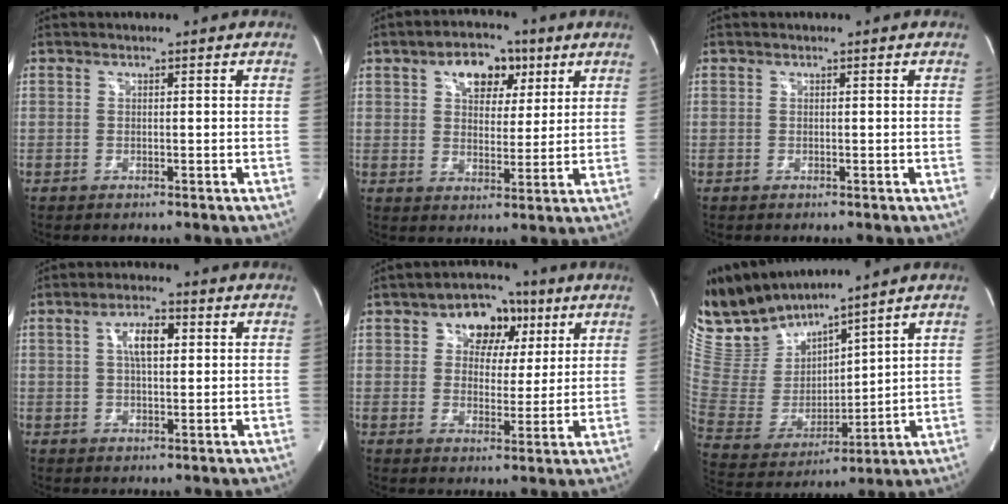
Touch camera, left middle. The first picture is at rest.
{"total": 8.1, "force": [3.9, 5.0, 5.1], "torque": [-0.079, 0.021, 0.062]}
{"total": 0.0}
{"total": 5.2, "force": [1.3, 2.1, 4.6], "torque": [-0.086, 0.012, 0.021]}
{"total": 8.3, "force": [3.6, 5.9, 4.7], "torque": [-0.058, 0.024, 0.054]}
{"total": 13.3, "force": [12.6, 2.1, 3.6], "torque": [-0.097, -0.004, 0.270]}